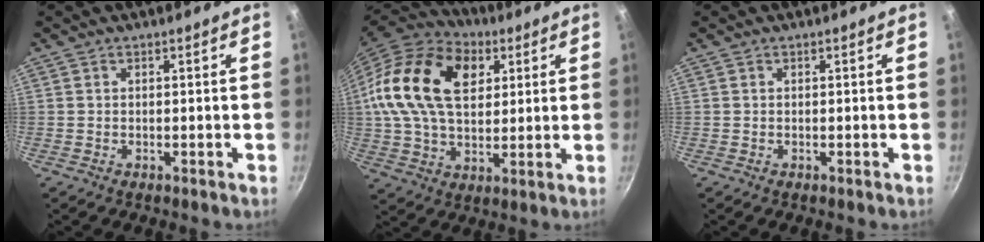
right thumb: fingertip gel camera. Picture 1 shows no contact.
{"total": 22.9, "force": [6.4, 14.9, 16.2], "torque": [-0.283, 0.008, 0.103]}
{"total": 0.0}